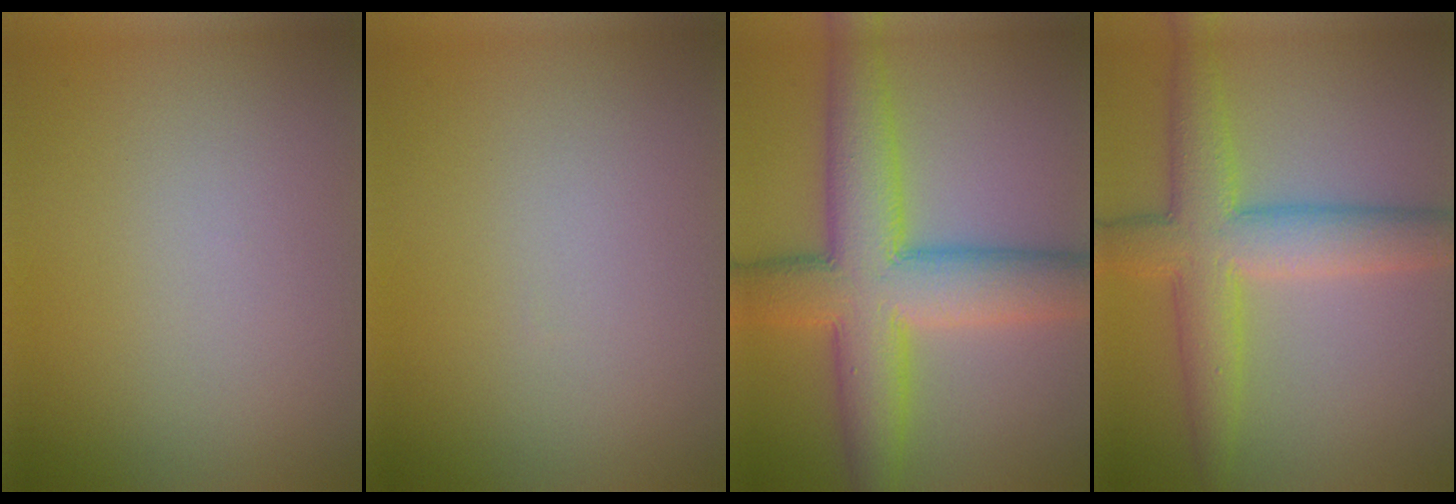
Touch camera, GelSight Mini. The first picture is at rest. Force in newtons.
{"total": 0.0}
{"total": 10.4, "press": 10.4, "slide": 0.3}
{"total": 7.1, "press": 7.1, "slide": 0.1}